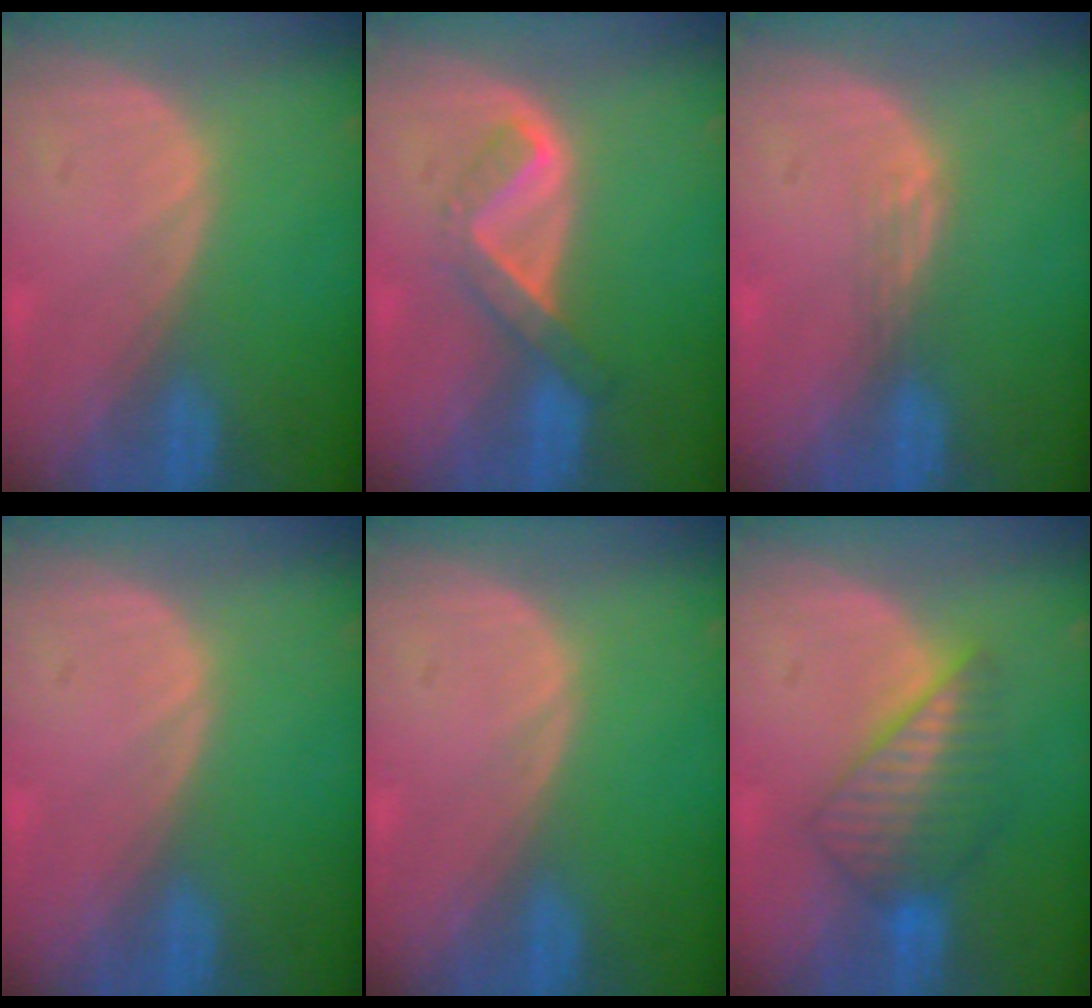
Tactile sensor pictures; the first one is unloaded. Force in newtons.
{"total": 5.2, "press": 4.5, "slide": 2.6}
{"total": 1.8, "press": 1.3, "slide": 1.2}
{"total": 0.0}
{"total": 0.0}
{"total": 6.3, "press": 6.3, "slide": 0.2}